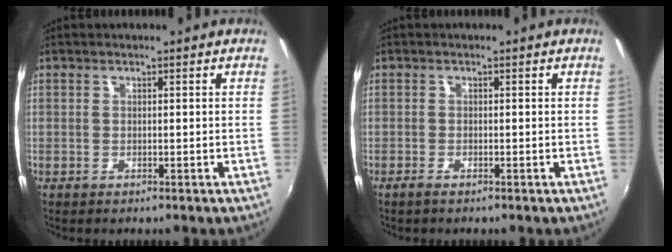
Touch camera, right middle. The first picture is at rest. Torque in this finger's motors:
{"motor_torque": [-0.23, -0.01, -0.02, -0.01]}